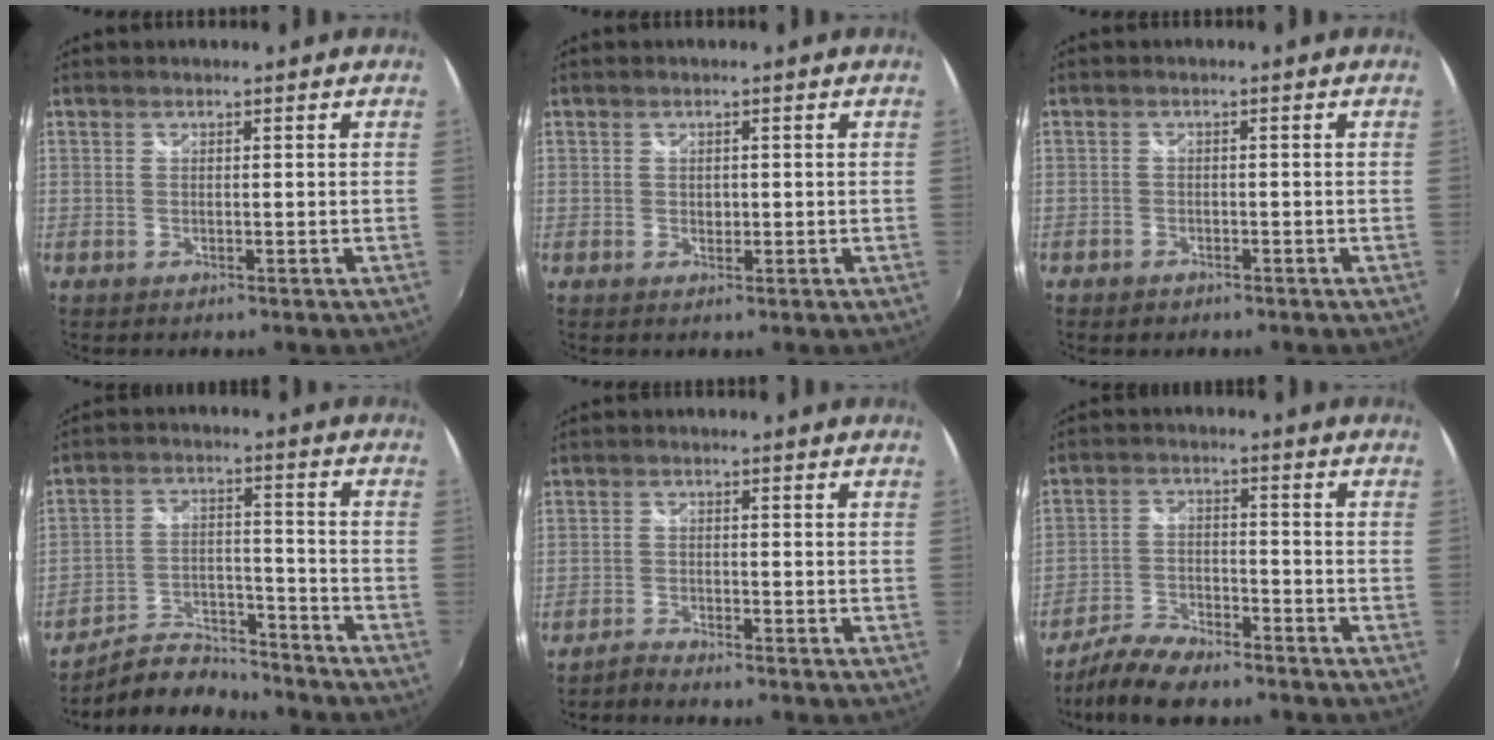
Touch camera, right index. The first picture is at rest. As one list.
[{"total": 1.1, "force": [0.0, 0.9, 0.7], "torque": [-0.008, 0.001, 0.001]}, {"total": 2.2, "force": [-1.5, 1.5, 0.3], "torque": [-0.013, -0.001, -0.025]}, {"total": 11.2, "force": [-10.6, 2.8, 2.2], "torque": [-0.059, 0.011, -0.176]}, {"total": 2.3, "force": [-2.3, 0.1, 0.3], "torque": [-0.016, -0.006, -0.049]}, {"total": 9.1, "force": [-7.7, 2.6, 4.0], "torque": [-0.097, -0.008, -0.143]}]